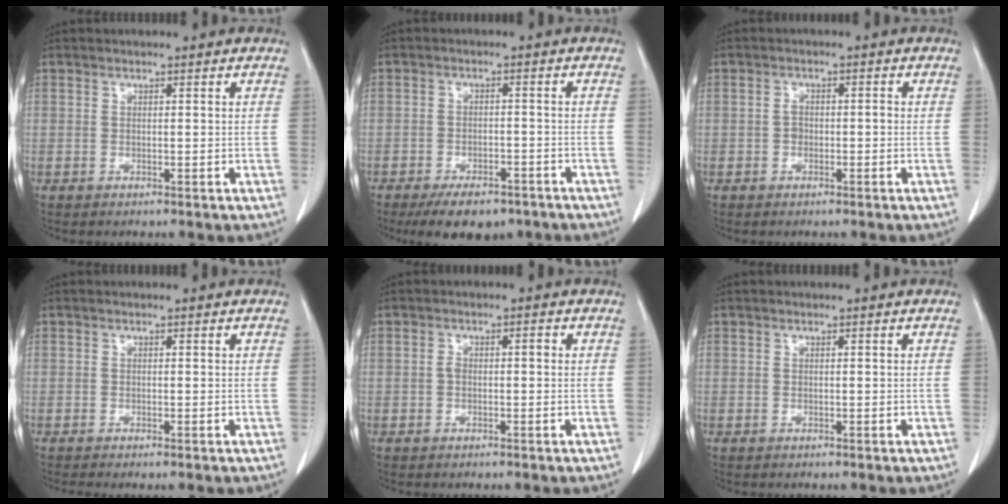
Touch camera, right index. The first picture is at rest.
{"total": 7.7, "force": [-5.7, 3.5, 3.7], "torque": [-0.053, 0.001, -0.085]}
{"total": 1.9, "force": [-0.4, 1.2, 1.4], "torque": [-0.023, 0.009, -0.006]}
{"total": 0.6, "force": [-0.4, -0.1, 0.5], "torque": [-0.013, -0.003, -0.008]}
{"total": 1.9, "force": [-0.1, 0.9, 1.7], "torque": [-0.030, 0.011, -0.001]}
{"total": 0.0}